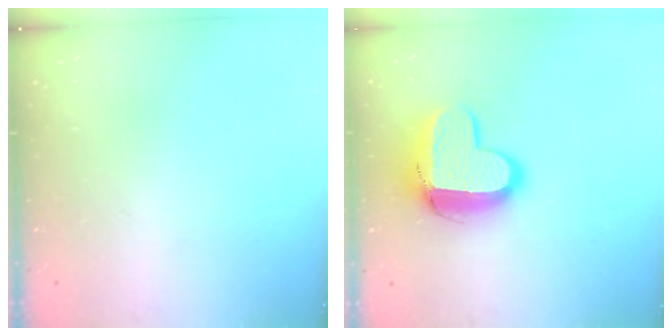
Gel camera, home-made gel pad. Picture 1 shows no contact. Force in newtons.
{"total": 13.0, "press": 13.0, "slide": 1.2}